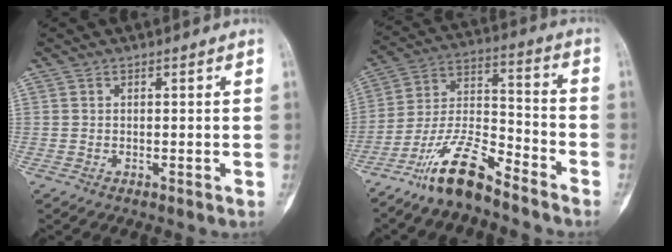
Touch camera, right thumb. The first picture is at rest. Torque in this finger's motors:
{"motor_torque": [1.87, 0.66, 1.17, -1.53, 0.43]}